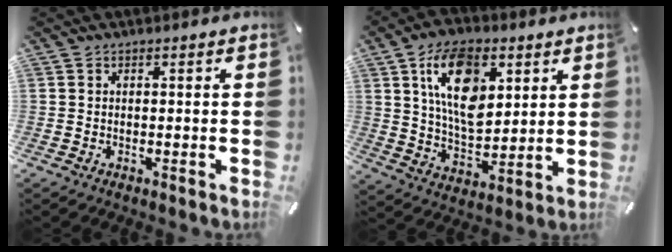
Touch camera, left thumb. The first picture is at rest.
{"total": 16.1, "force": [6.1, 9.8, 11.1], "torque": [-0.199, -0.002, 0.109]}